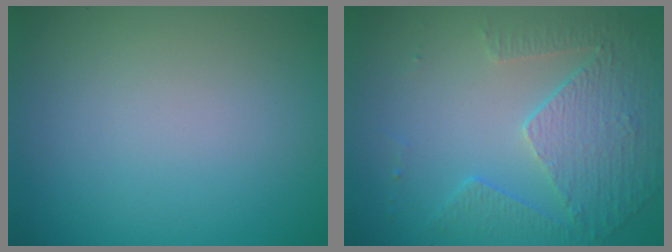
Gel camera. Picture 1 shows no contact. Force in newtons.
{"total": 5.3, "press": 3.8, "slide": 3.7}